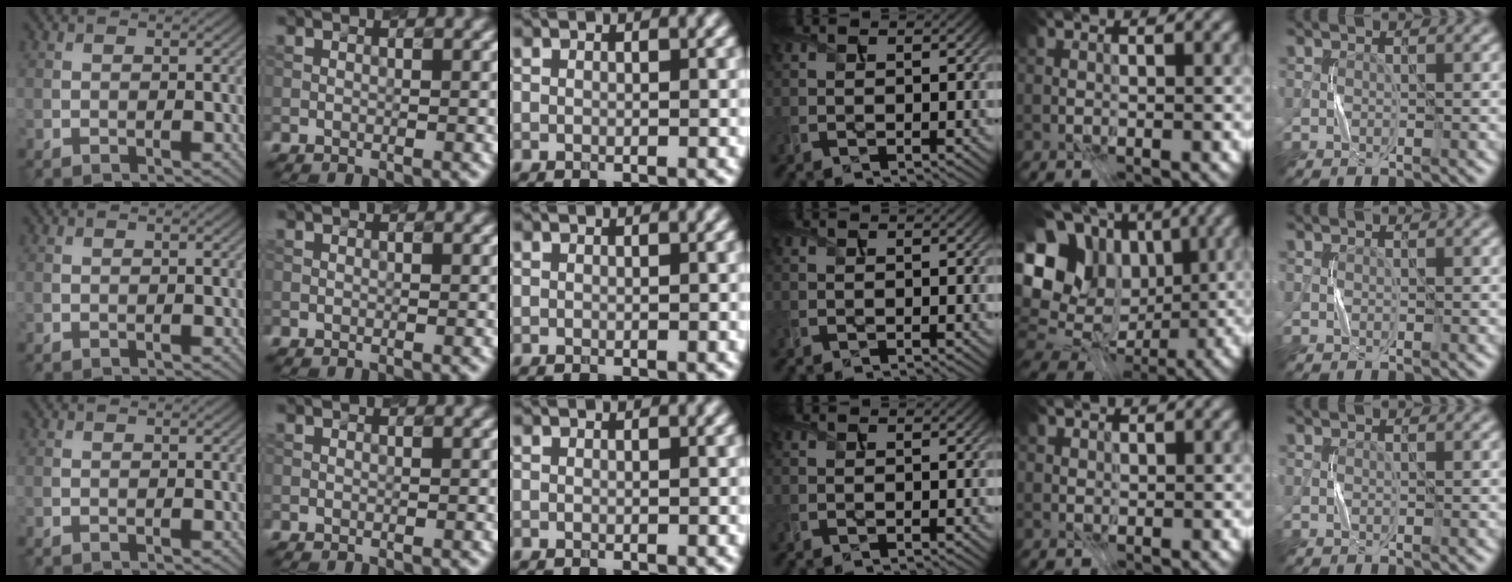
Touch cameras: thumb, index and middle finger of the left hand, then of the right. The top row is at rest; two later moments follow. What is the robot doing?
{"motion": "press", "object": "calculator"}